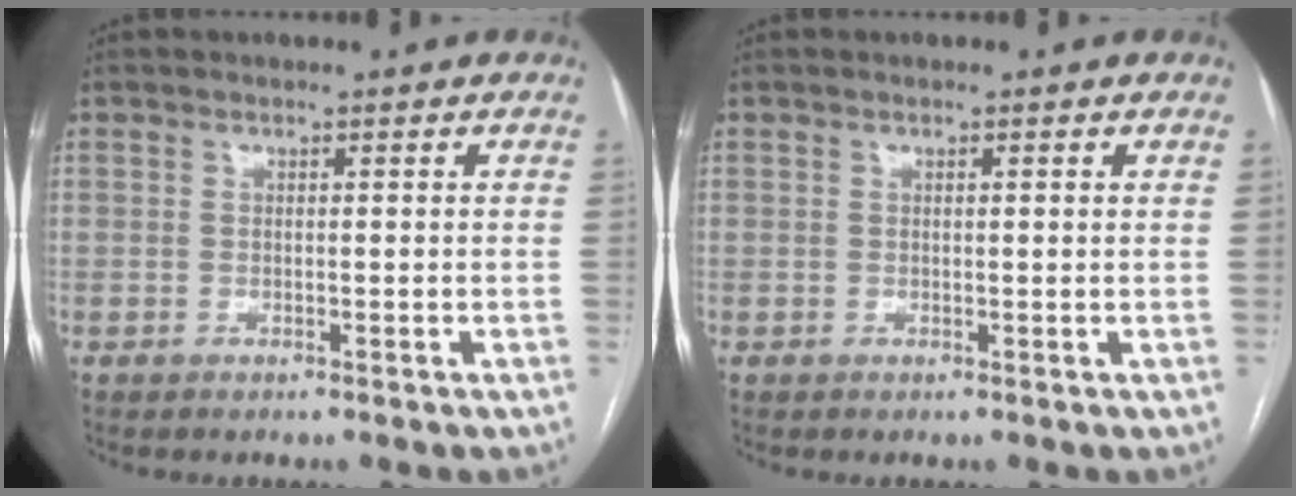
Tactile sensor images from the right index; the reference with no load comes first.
{"total": 0.5, "force": [0.3, 0.0, 0.5], "torque": [-0.010, 0.002, 0.002]}